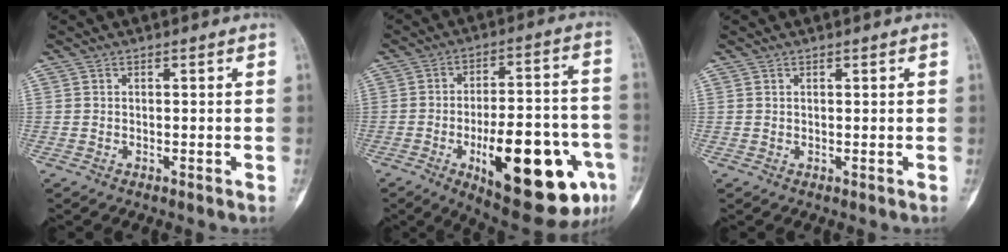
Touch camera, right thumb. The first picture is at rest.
{"total": 25.4, "force": [-9.2, 9.4, 21.8], "torque": [-0.268, 0.026, -0.115]}
{"total": 0.0}